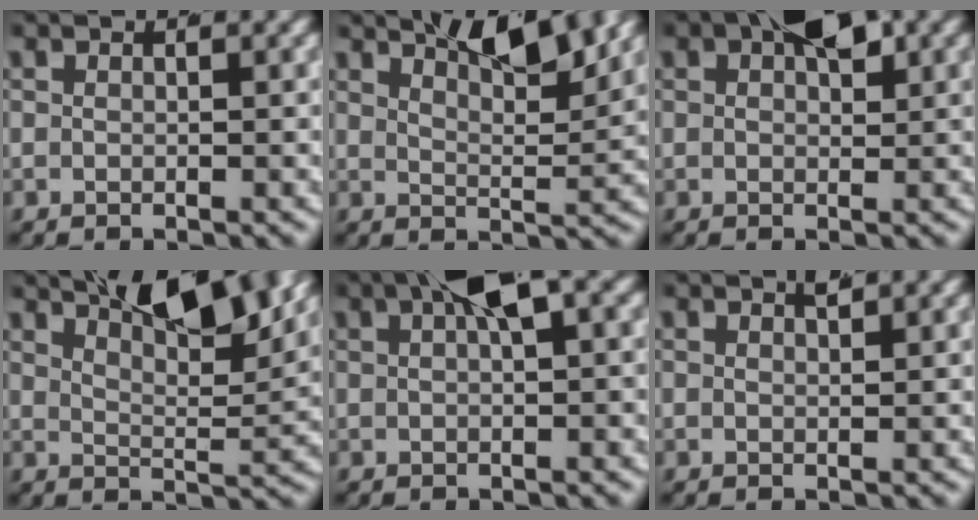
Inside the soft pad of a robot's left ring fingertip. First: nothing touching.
{"total": 7.4, "force": [5.6, 1.9, 4.6], "torque": [-0.063, 0.001, 0.089]}
{"total": 4.0, "force": [1.7, 1.9, 3.1], "torque": [-0.048, -0.003, 0.029]}
{"total": 9.8, "force": [6.6, 3.2, 6.5], "torque": [-0.088, 0.004, 0.100]}
{"total": 4.0, "force": [1.8, 0.8, 3.4], "torque": [-0.053, 0.009, 0.030]}
{"total": 0.9, "force": [0.7, -0.6, 0.2], "torque": [0.000, -0.002, 0.014]}